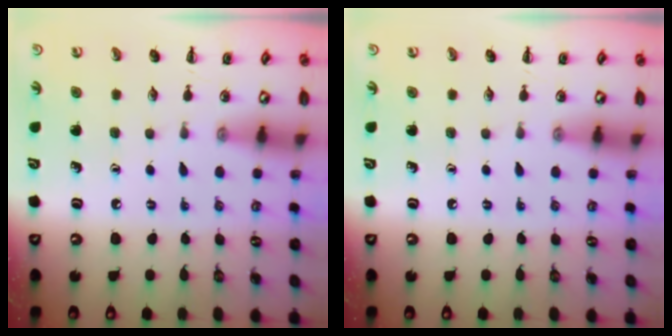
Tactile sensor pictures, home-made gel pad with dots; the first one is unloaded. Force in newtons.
{"total": 0.0}